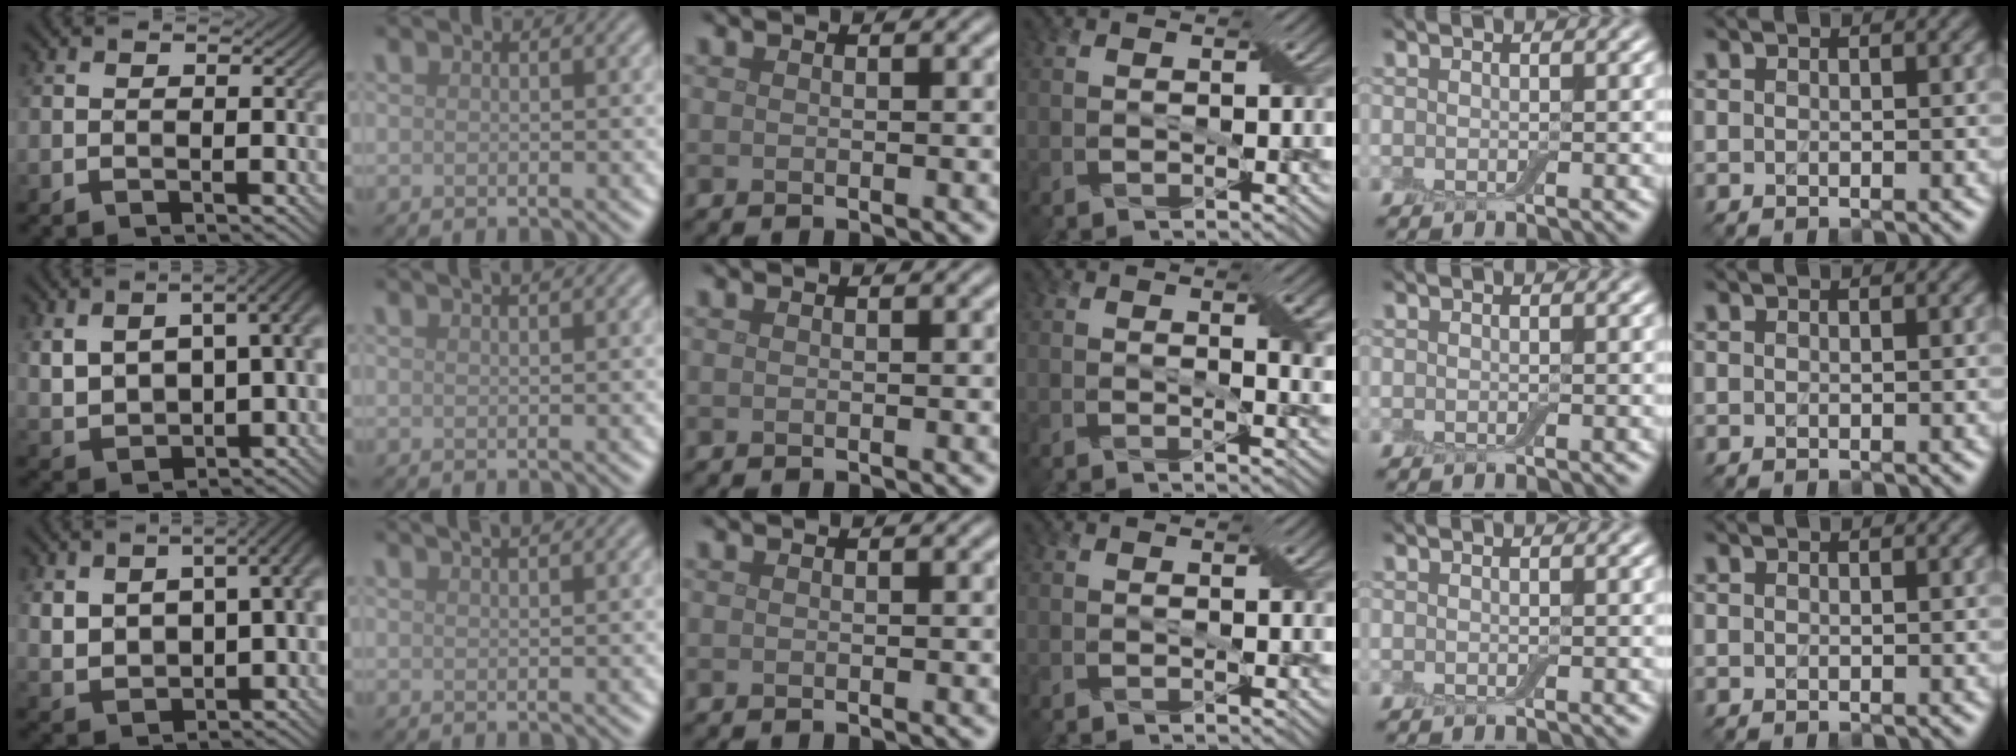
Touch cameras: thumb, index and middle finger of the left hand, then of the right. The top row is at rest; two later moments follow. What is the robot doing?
{"motion": "insert", "object": "backpack"}